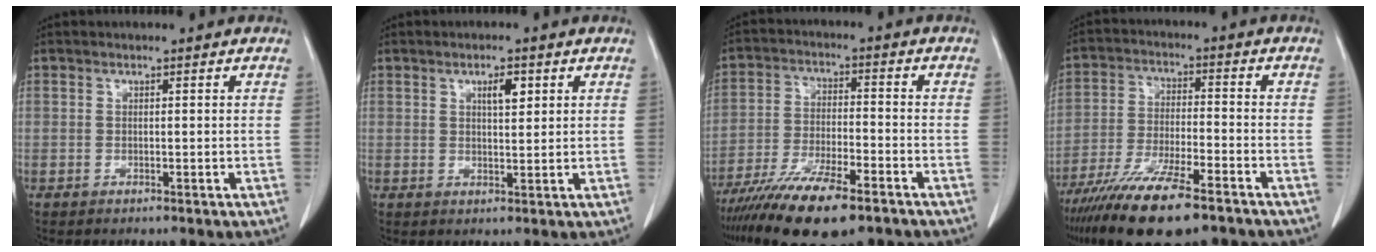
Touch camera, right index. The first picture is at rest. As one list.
[{"total": 3.1, "force": [1.4, 0.9, 2.6], "torque": [-0.043, -0.001, 0.023]}, {"total": 14.9, "force": [-10.6, 3.3, 9.9], "torque": [-0.187, -0.033, -0.184]}, {"total": 15.6, "force": [-11.3, 2.8, 10.4], "torque": [-0.199, -0.039, -0.196]}]